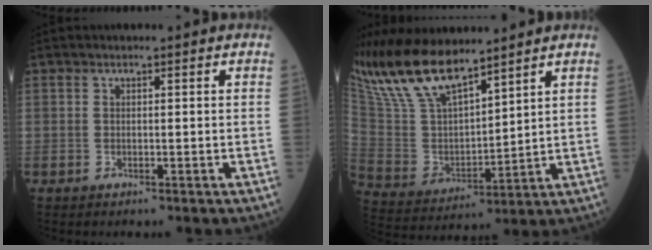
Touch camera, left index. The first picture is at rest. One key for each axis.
{"total": 16.6, "fx": 13.7, "fy": 3.9, "fz": 8.7, "tx": -0.187, "ty": 0.008, "tz": 0.276}